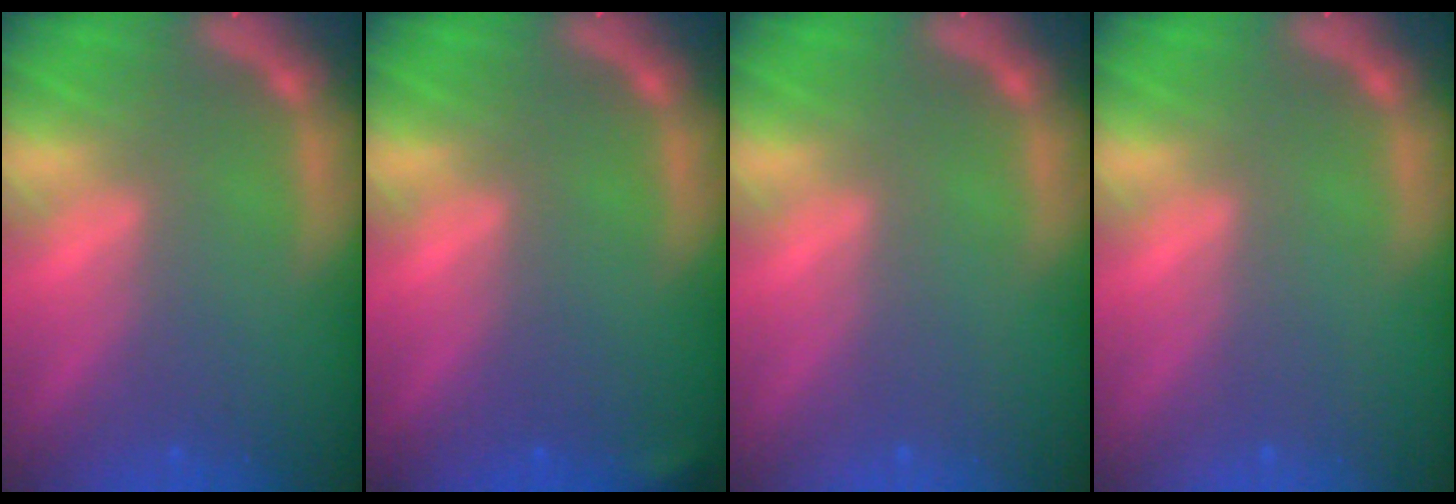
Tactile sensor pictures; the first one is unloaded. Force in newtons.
{"total": 0.9}
{"total": 0.0}
{"total": 0.0}